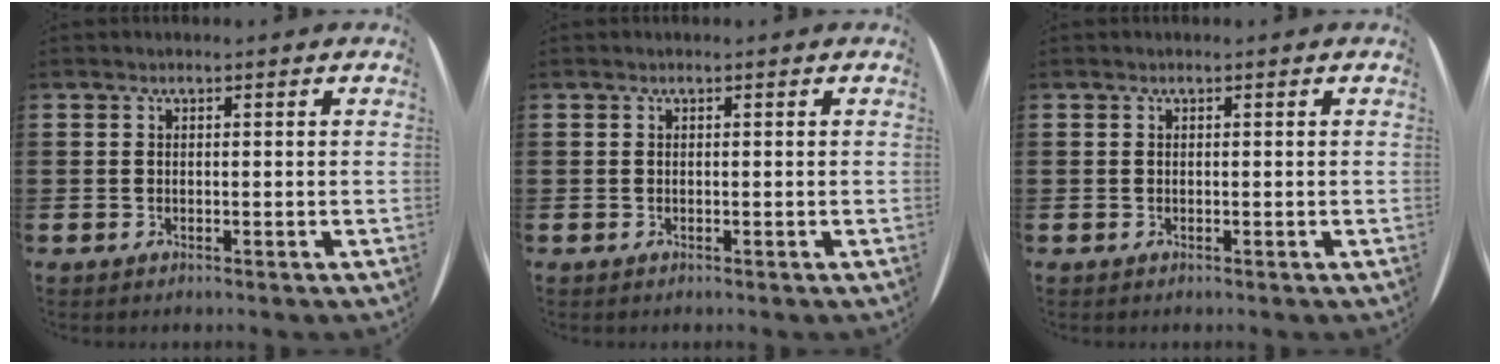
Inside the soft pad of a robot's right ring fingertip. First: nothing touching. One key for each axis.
{"total": 0.0}
{"total": 0.0}